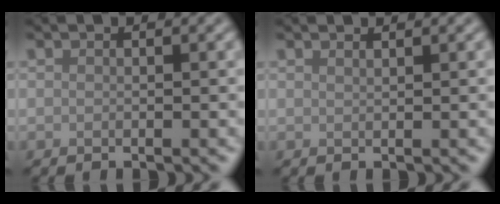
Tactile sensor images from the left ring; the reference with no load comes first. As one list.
[{"total": 0.9, "force": [0.8, 0.2, 0.3], "torque": [0.003, -0.002, 0.008]}]